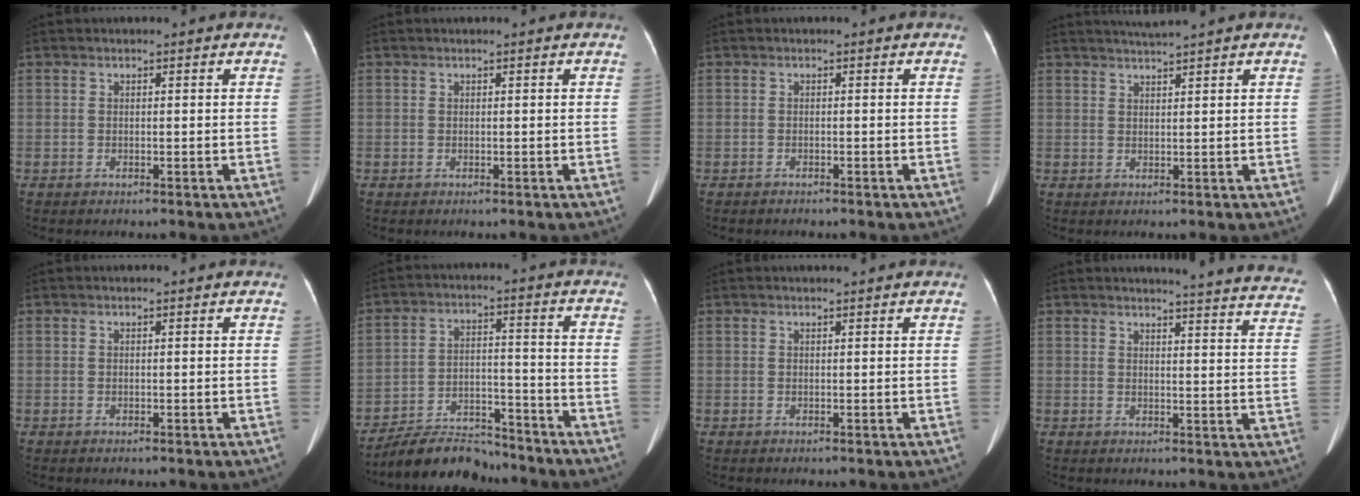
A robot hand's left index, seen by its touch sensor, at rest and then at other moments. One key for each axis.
{"total": 0.0}
{"total": 1.0, "fx": -1.0, "fy": 0.2, "fz": 0.0, "tx": -0.009, "ty": -0.004, "tz": -0.013}
{"total": 2.6, "fx": 2.3, "fy": -1.0, "fz": 0.7, "tx": -0.009, "ty": 0.006, "tz": 0.046}
{"total": 0.0}
{"total": 10.0, "fx": -9.6, "fy": 2.2, "fz": 1.6, "tx": -0.033, "ty": 0.008, "tz": -0.164}
{"total": 3.8, "fx": 3.5, "fy": -0.1, "fz": 1.6, "tx": -0.022, "ty": 0.015, "tz": 0.037}
{"total": 19.6, "fx": 18.9, "fy": 0.7, "fz": 4.9, "tx": -0.049, "ty": -0.107, "tz": 0.188}